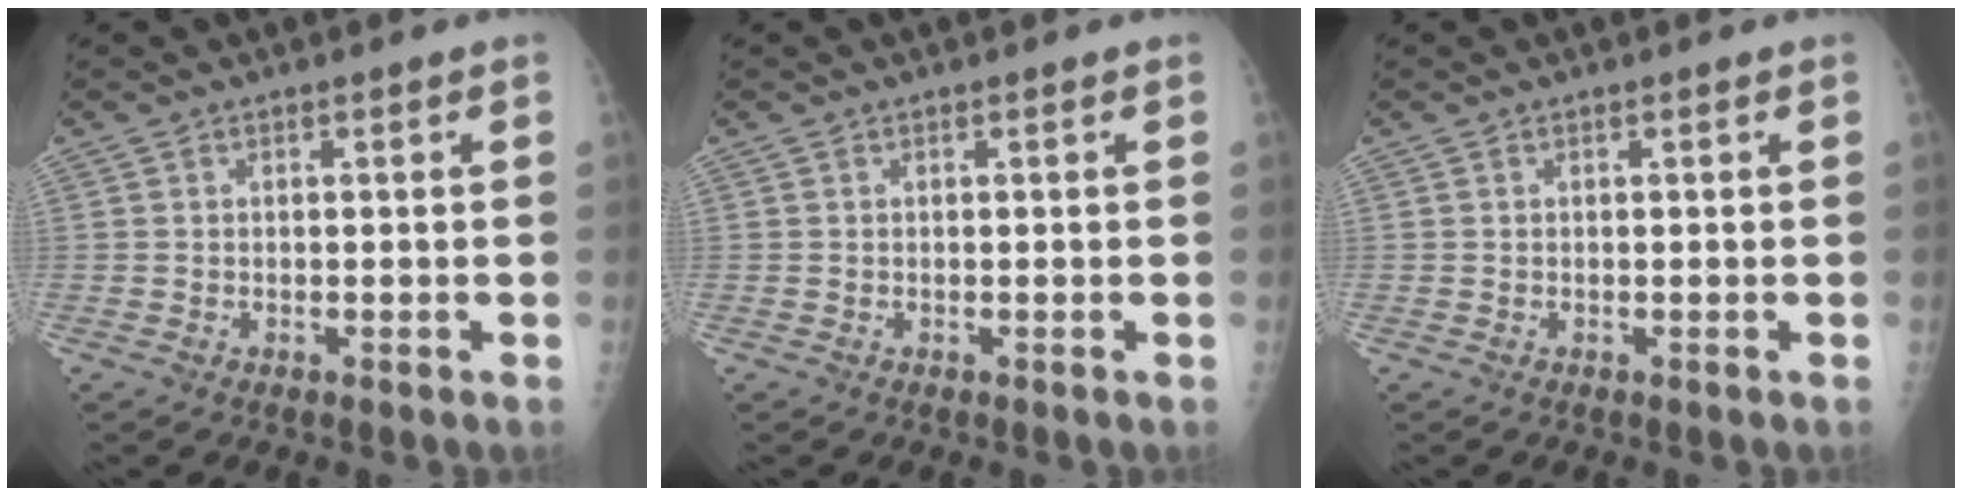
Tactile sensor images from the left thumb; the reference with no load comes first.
{"total": 0.0}
{"total": 0.0}